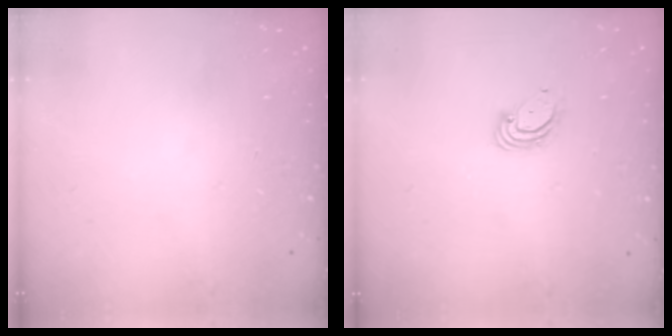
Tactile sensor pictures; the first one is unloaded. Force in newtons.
{"total": 3.7, "press": 3.7, "slide": 0.2}